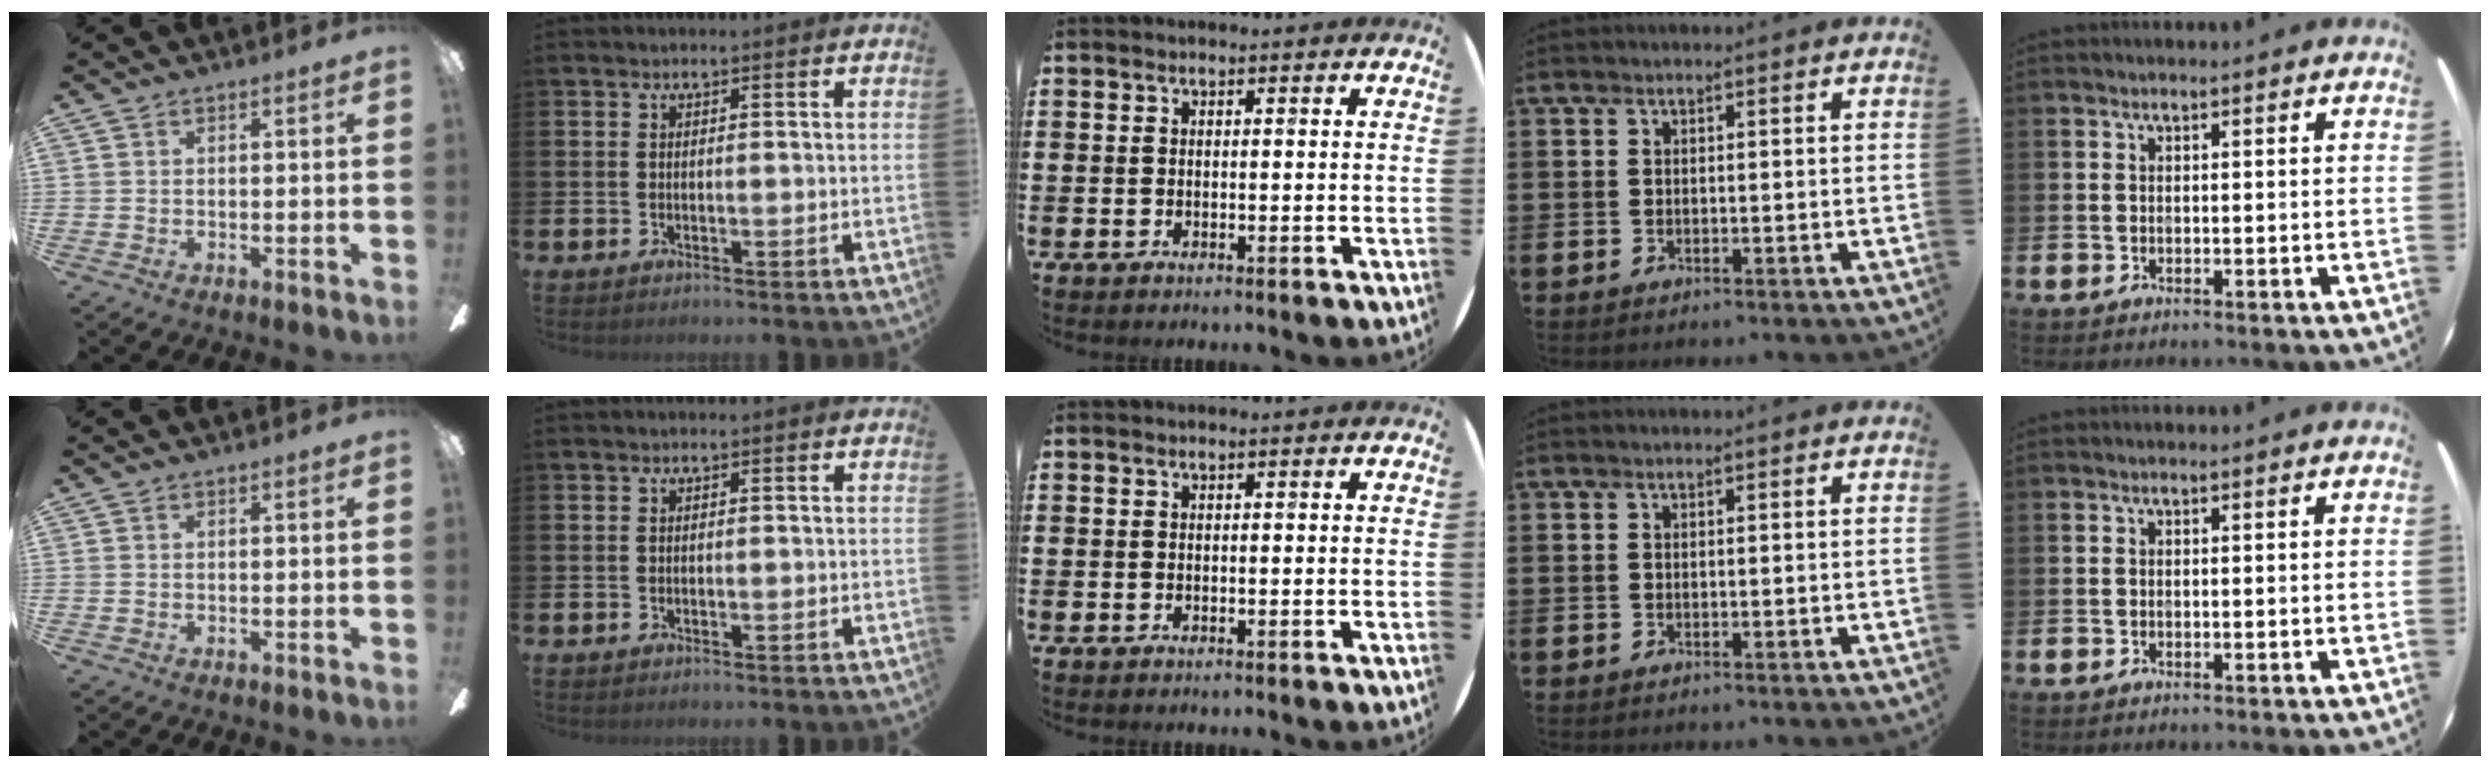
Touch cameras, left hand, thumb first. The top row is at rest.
{}